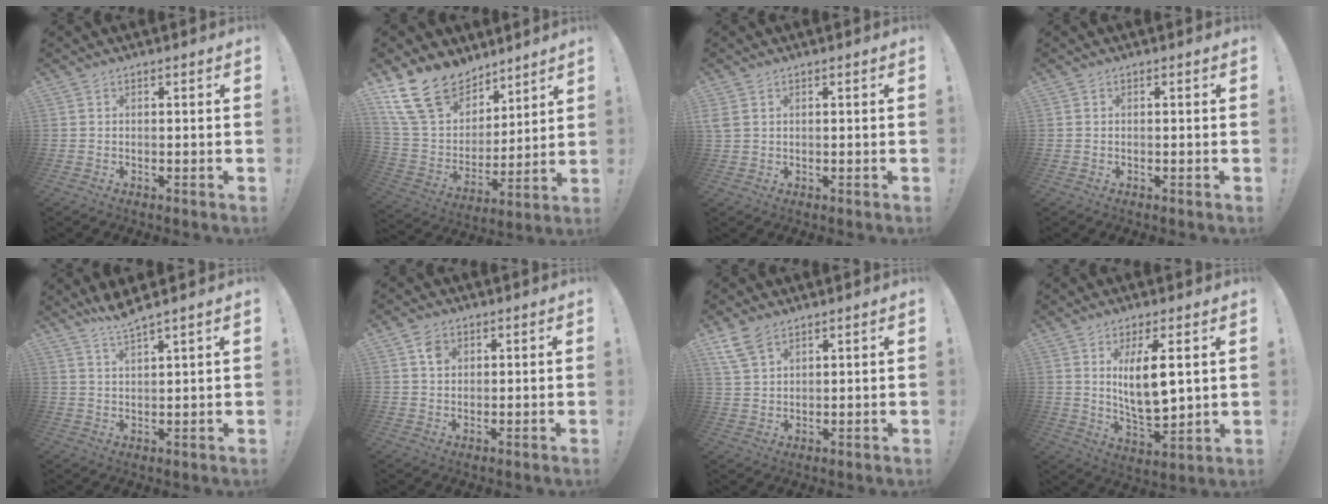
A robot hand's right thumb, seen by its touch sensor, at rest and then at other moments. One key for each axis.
{"total": 18.5, "fx": 12.6, "fy": 11.4, "fz": 7.3, "tx": -0.145, "ty": -0.071, "tz": 0.250}
{"total": 2.5, "fx": 1.1, "fy": 1.7, "fz": 1.4, "tx": -0.037, "ty": 0.005, "tz": 0.025}
{"total": 0.0}
{"total": 5.3, "fx": 4.5, "fy": -0.7, "fz": 2.8, "tx": -0.062, "ty": -0.021, "tz": 0.078}
{"total": 3.7, "fx": 1.6, "fy": 2.8, "fz": 1.7, "tx": -0.017, "ty": -0.003, "tz": 0.028}
{"total": 7.6, "fx": 5.2, "fy": 4.0, "fz": 4.0, "tx": -0.080, "ty": -0.013, "tz": 0.104}
{"total": 10.8, "fx": 3.8, "fy": 3.6, "fz": 9.5, "tx": -0.171, "ty": -0.025, "tz": 0.061}